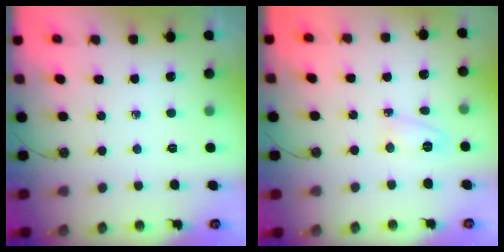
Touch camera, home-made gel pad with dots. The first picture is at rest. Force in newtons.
{"total": 5.4, "press": 3.8, "slide": 3.8}